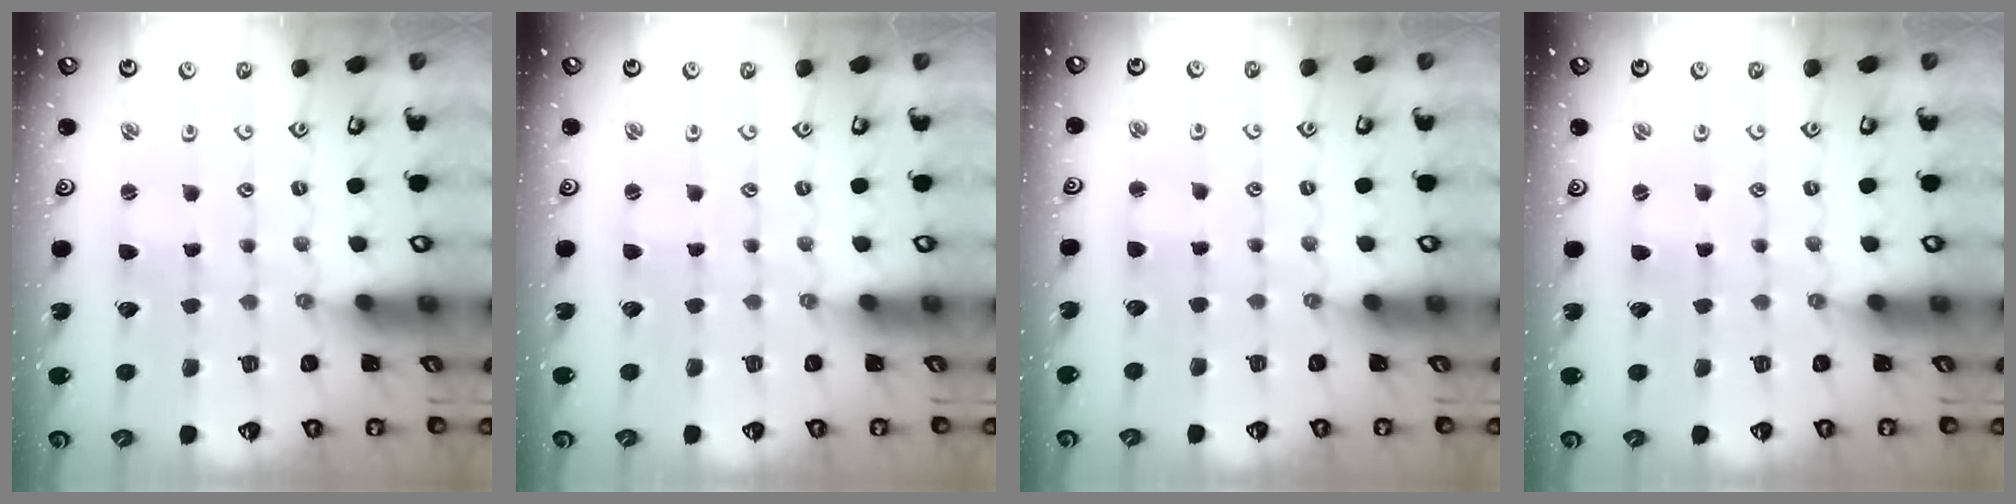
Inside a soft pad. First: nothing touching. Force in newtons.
{"total": 0.7, "press": 0.7, "slide": 0.2}
{"total": 2.4, "press": 2.4, "slide": 0.3}
{"total": 1.3, "press": 1.3, "slide": 0.4}